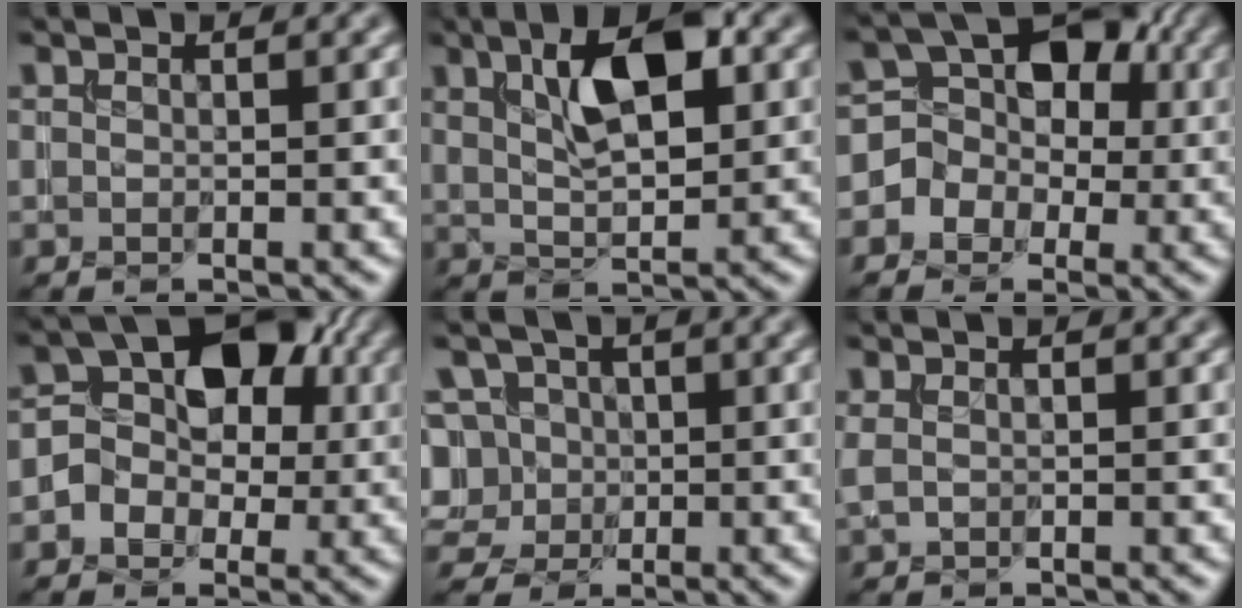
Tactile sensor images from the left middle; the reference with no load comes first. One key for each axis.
{"total": 6.4, "fx": 2.4, "fy": 2.6, "fz": 5.4, "tx": -0.093, "ty": 0.007, "tz": 0.039}
{"total": 5.4, "fx": -0.3, "fy": 4.6, "fz": 2.7, "tx": -0.017, "ty": 0.019, "tz": -0.025}
{"total": 6.1, "fx": -0.1, "fy": 4.6, "fz": 3.9, "tx": -0.043, "ty": 0.016, "tz": -0.018}
{"total": 7.2, "fx": 0.4, "fy": 6.5, "fz": 2.9, "tx": -0.056, "ty": 0.036, "tz": -0.018}
{"total": 0.8, "fx": 0.3, "fy": 0.2, "fz": 0.6, "tx": -0.016, "ty": 0.002, "tz": 0.006}